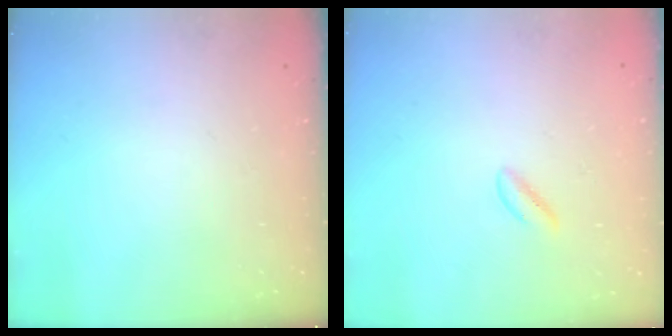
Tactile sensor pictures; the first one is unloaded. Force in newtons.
{"total": 1.1, "press": 1.0, "slide": 0.5}